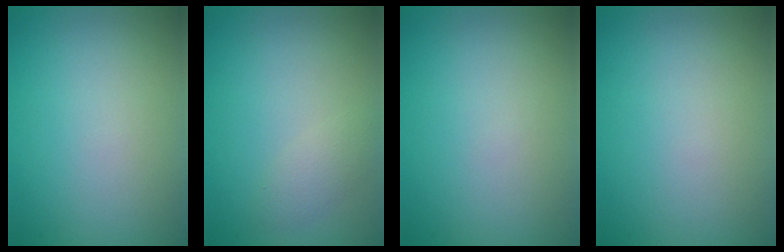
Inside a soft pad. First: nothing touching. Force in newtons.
{"total": 1.7, "press": 1.7, "slide": 0.1}
{"total": 0.0}
{"total": 0.0}